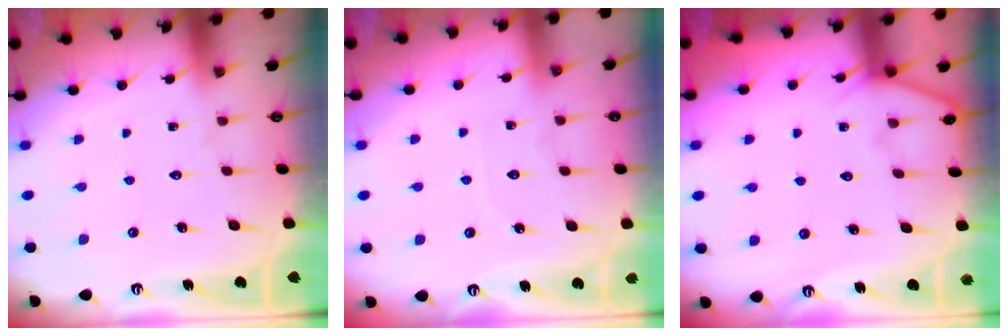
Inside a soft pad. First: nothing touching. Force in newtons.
{"total": 2.4, "press": 2.4, "slide": 0.3}
{"total": 4.4, "press": 4.3, "slide": 0.7}